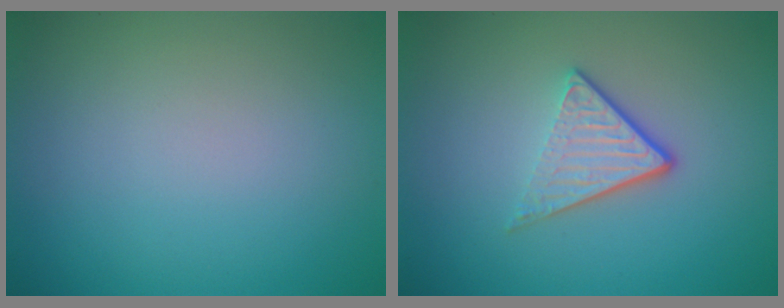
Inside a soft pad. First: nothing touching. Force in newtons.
{"total": 3.6, "press": 2.4, "slide": 2.7}